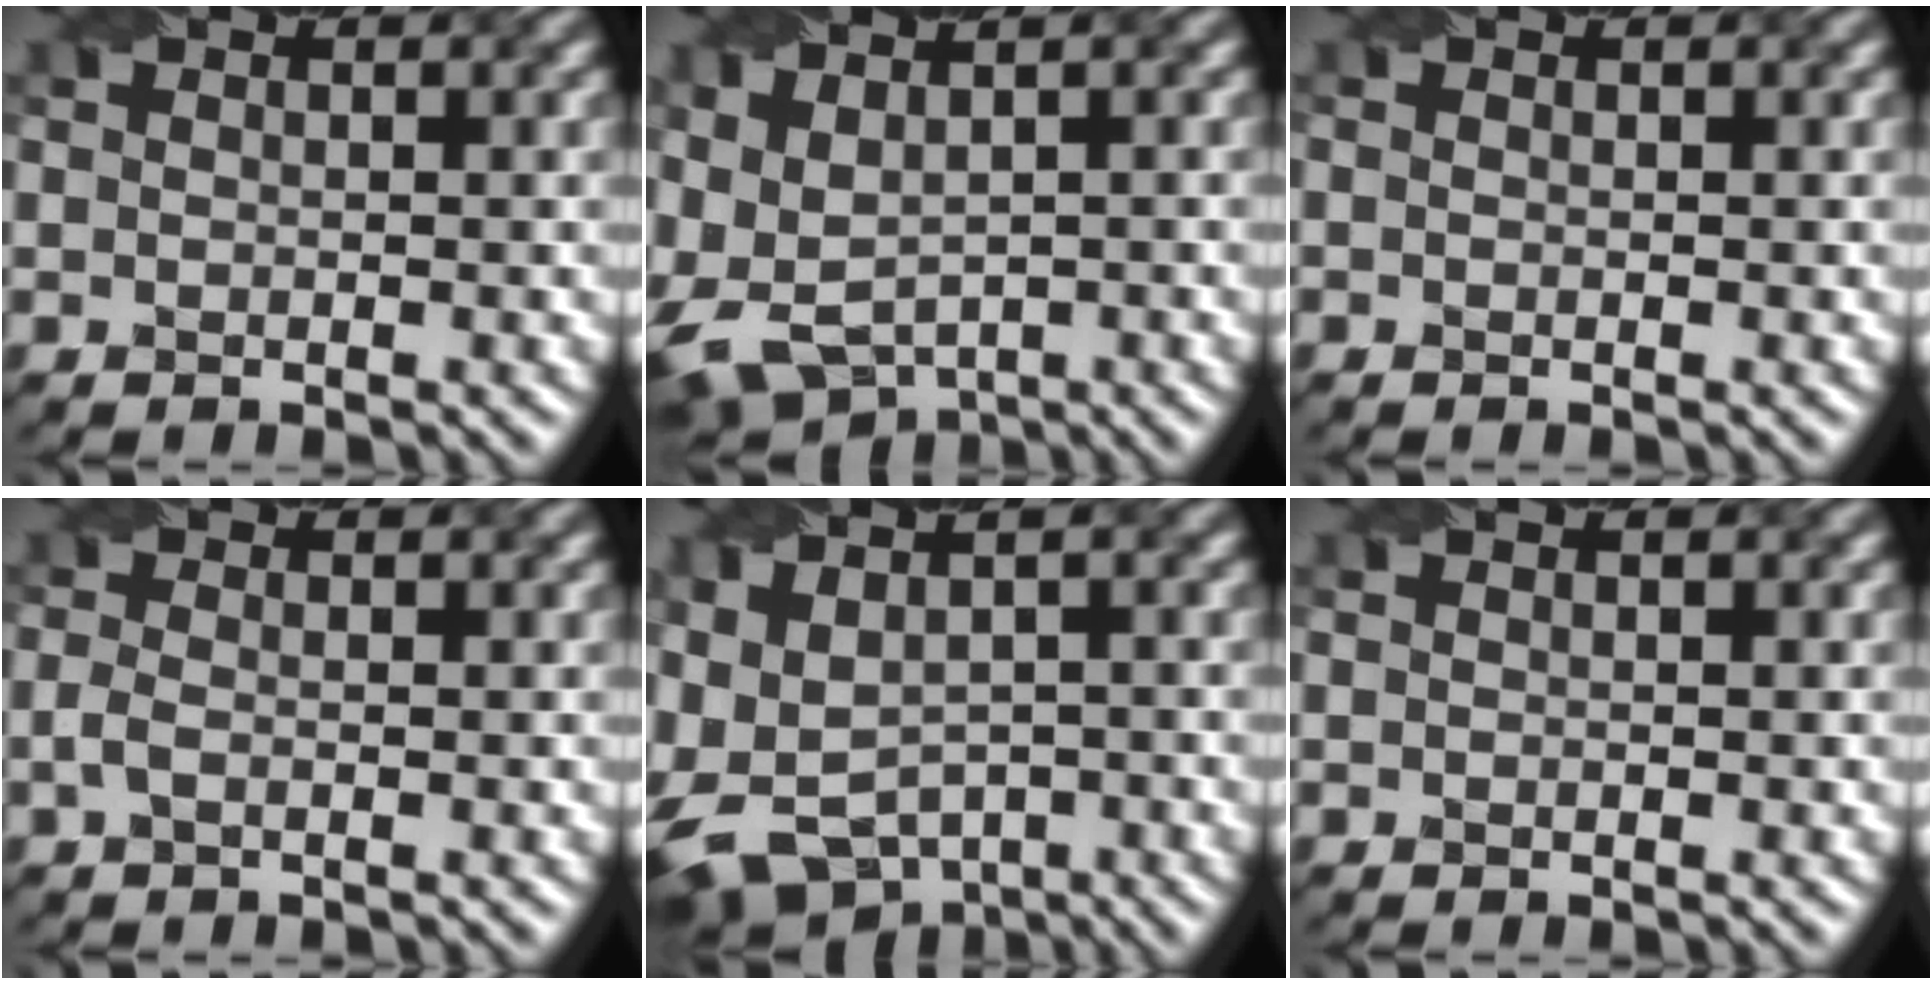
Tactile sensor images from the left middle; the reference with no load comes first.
{"total": 7.2, "force": [-0.4, 4.6, 5.6], "torque": [-0.135, -0.018, 0.015]}
{"total": 0.0}
{"total": 1.2, "force": [-0.7, 0.3, 0.8], "torque": [-0.021, -0.002, -0.015]}
{"total": 9.4, "force": [-2.5, 6.4, 6.4], "torque": [-0.143, -0.020, -0.021]}
{"total": 0.0}